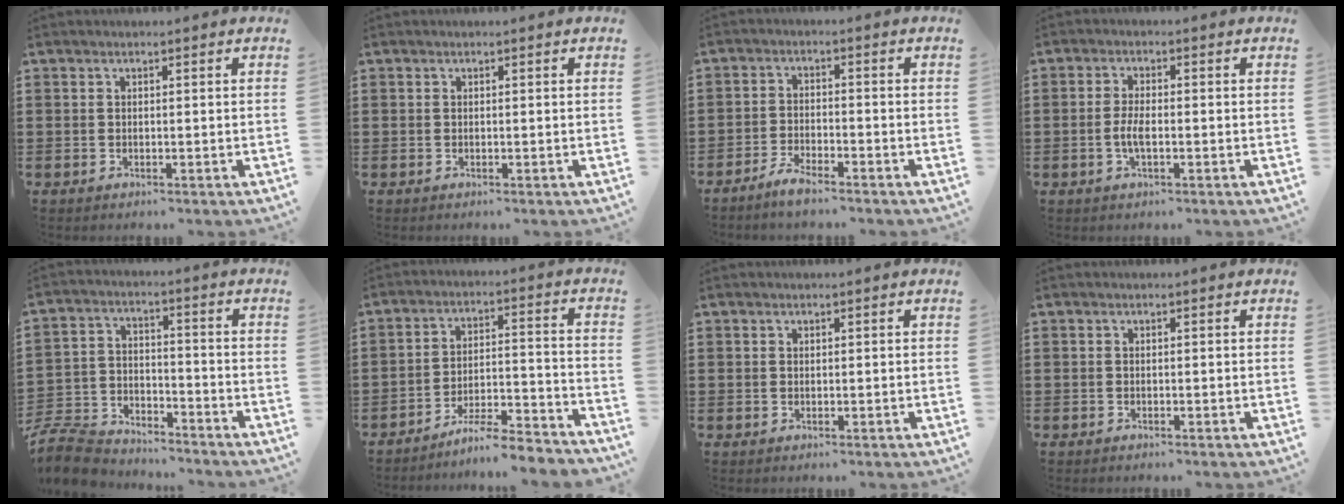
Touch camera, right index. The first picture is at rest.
{"total": 0.0}
{"total": 3.1, "force": [-2.9, 0.2, 1.1], "torque": [-0.029, 0.002, -0.058]}
{"total": 3.3, "force": [-0.7, 0.9, 3.1], "torque": [-0.071, -0.006, -0.018]}
{"total": 8.5, "force": [-8.1, 2.1, 1.5], "torque": [-0.044, 0.017, -0.163]}
{"total": 6.7, "force": [-6.3, -0.2, 2.3], "torque": [-0.034, 0.000, -0.120]}
{"total": 0.0}
{"total": 0.0}